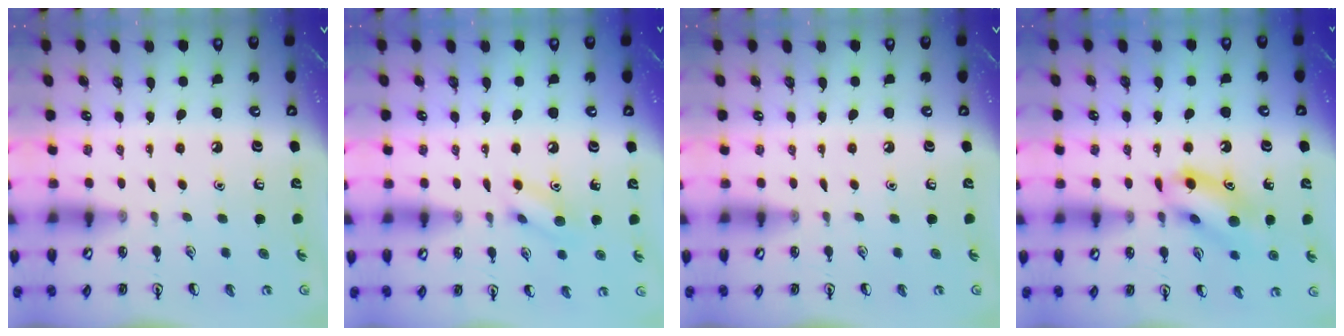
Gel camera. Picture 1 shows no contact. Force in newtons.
{"total": 8.3, "press": 8.3, "slide": 0.5}
{"total": 0.0}
{"total": 12.0, "press": 11.9, "slide": 1.2}